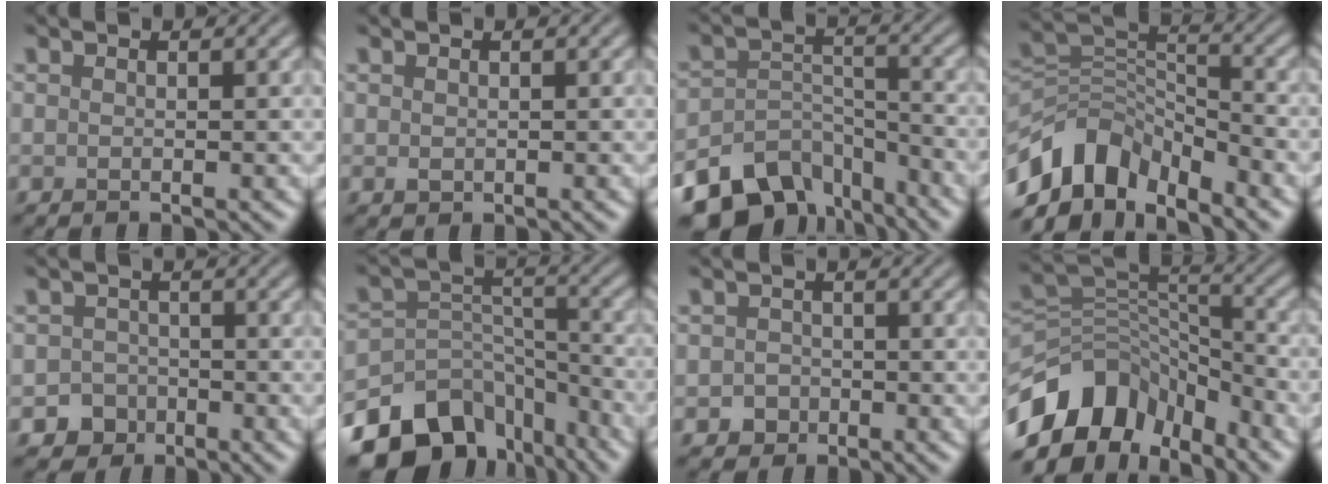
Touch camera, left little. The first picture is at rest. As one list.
[{"total": 0.6, "force": [0.1, 0.5, 0.3], "torque": [-0.005, -0.001, 0.003]}, {"total": 9.5, "force": [-7.4, 4.9, 3.6], "torque": [-0.058, -0.007, -0.119]}, {"total": 8.0, "force": [-5.7, 4.3, 3.7], "torque": [-0.052, -0.004, -0.115]}, {"total": 2.8, "force": [-1.6, 2.2, 0.3], "torque": [0.010, 0.001, -0.030]}, {"total": 12.1, "force": [-8.8, 7.1, 4.3], "torque": [-0.073, -0.001, -0.136]}, {"total": 1.5, "force": [-0.6, 1.3, 0.3], "torque": [0.005, 0.001, -0.013]}, {"total": 10.9, "force": [-6.7, 7.0, 5.1], "torque": [-0.095, 0.018, -0.135]}]